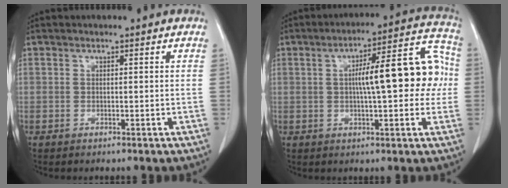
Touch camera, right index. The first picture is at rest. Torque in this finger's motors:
{"motor_torque": [1.07, -0.08, 0.51, 0.14]}